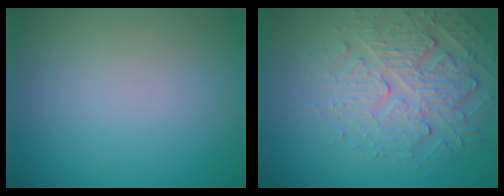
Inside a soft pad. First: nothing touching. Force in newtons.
{"total": 4.4, "press": 3.9, "slide": 2.1}